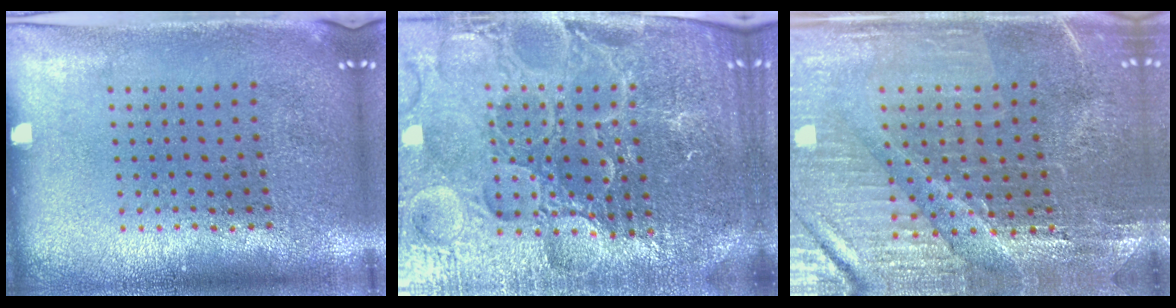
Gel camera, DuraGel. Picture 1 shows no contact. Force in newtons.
{"total": 5.8, "press": 5.3, "slide": 2.4}
{"total": 3.2, "press": 3.2, "slide": 0.5}